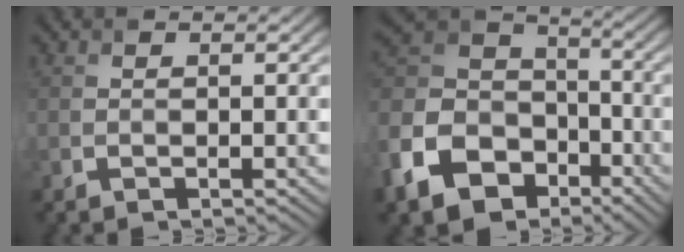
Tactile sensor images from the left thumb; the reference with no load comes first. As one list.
[{"total": 15.5, "force": [-6.9, 11.4, 7.8], "torque": [-0.272, -0.038, -0.114]}]